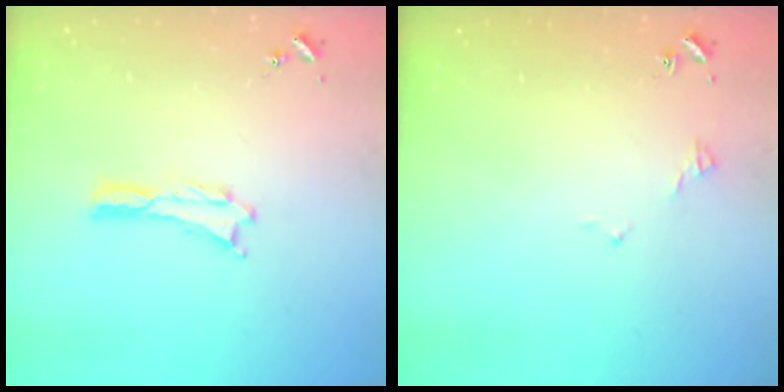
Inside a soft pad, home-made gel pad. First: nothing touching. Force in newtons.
{"total": 2.9, "press": 2.9, "slide": 0.3}